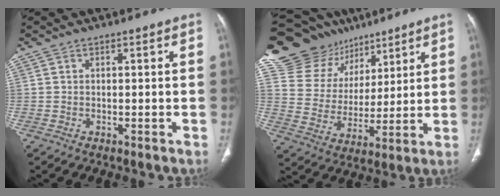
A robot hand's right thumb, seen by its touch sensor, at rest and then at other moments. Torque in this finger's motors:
{"motor_torque": [-1.34, 1.42, -0.19, -0.18, -0.14]}